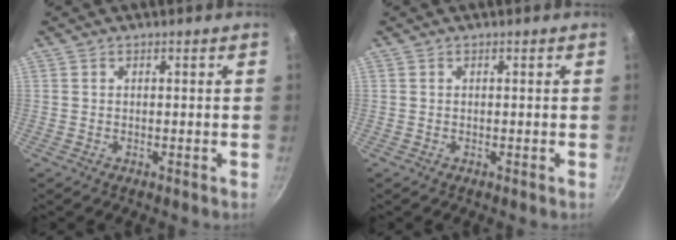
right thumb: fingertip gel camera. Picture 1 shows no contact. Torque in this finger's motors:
{"motor_torque": [0.00, 0.00, -0.07, 0.08, 0.09]}